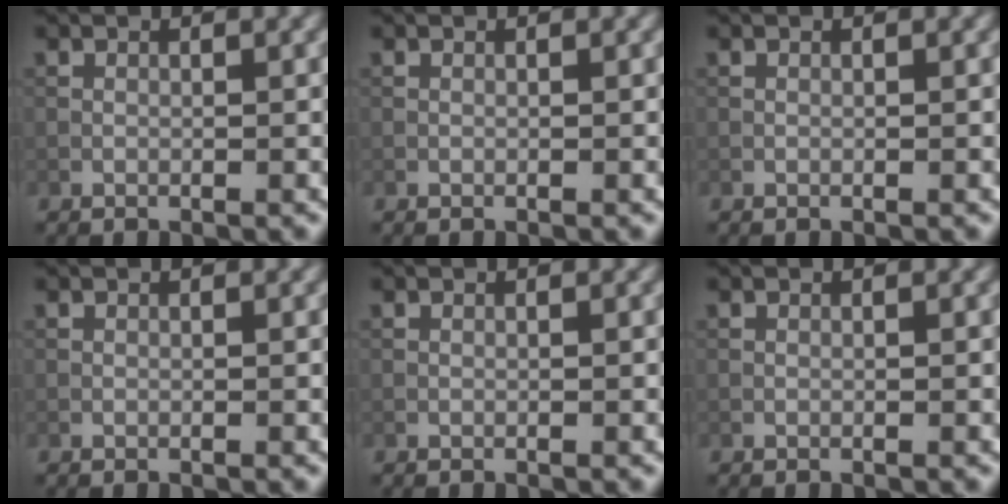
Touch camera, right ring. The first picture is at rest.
{"total": 0.0}
{"total": 0.0}
{"total": 0.0}
{"total": 0.0}
{"total": 0.0}